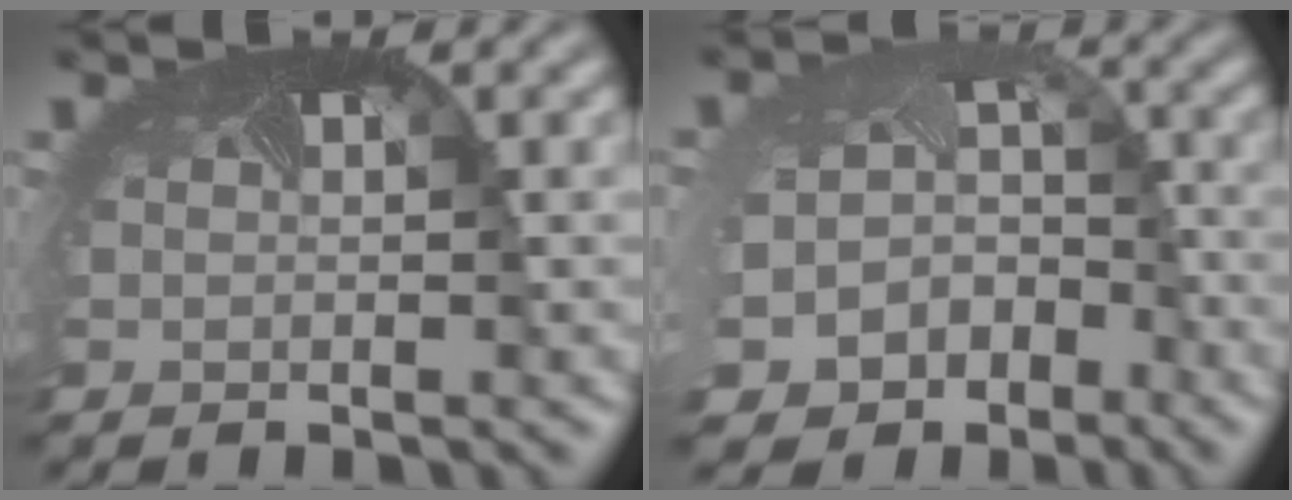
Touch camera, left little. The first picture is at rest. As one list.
[{"total": 8.5, "force": [-5.2, 6.4, 2.0], "torque": [-0.045, -0.040, -0.066]}]